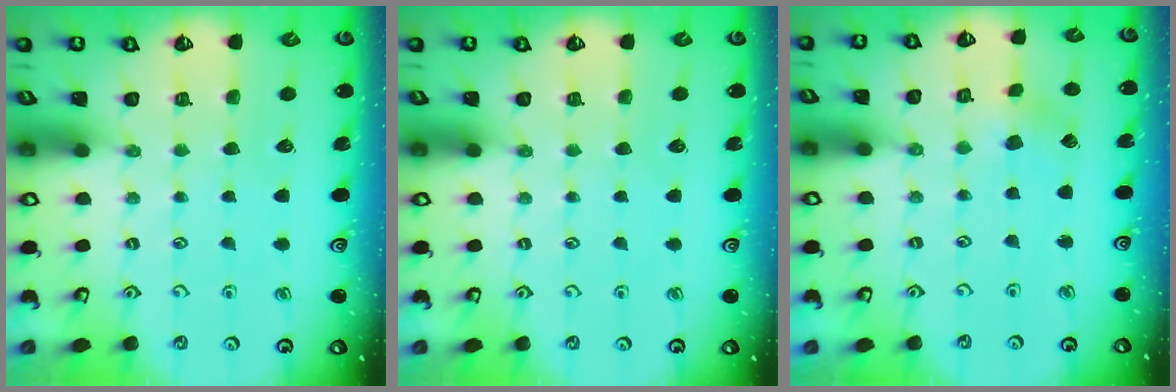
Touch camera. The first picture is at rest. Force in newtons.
{"total": 0.0}
{"total": 2.3, "press": 2.1, "slide": 0.7}